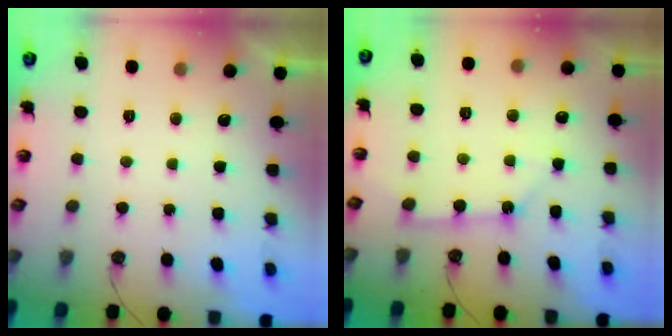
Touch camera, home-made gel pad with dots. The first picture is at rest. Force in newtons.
{"total": 2.2, "press": 2.2, "slide": 0.3}